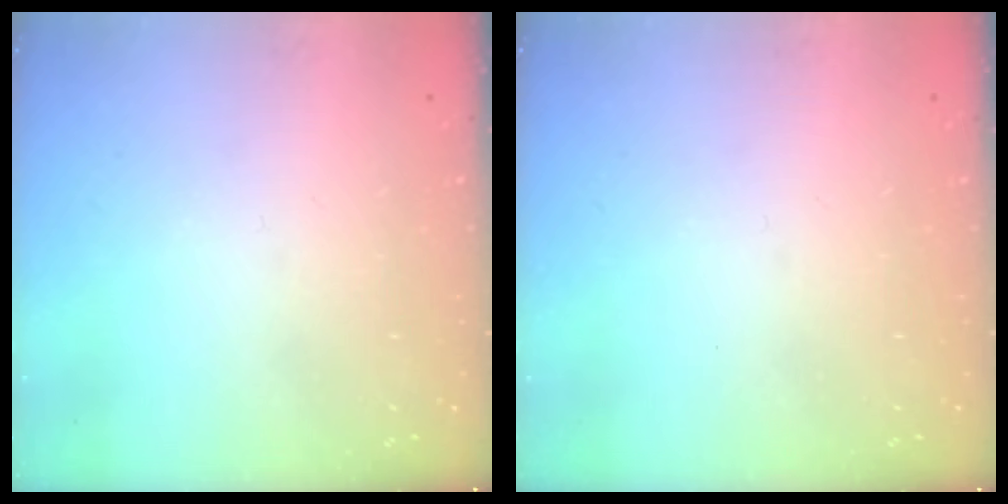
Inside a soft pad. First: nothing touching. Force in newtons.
{"total": 0.0}